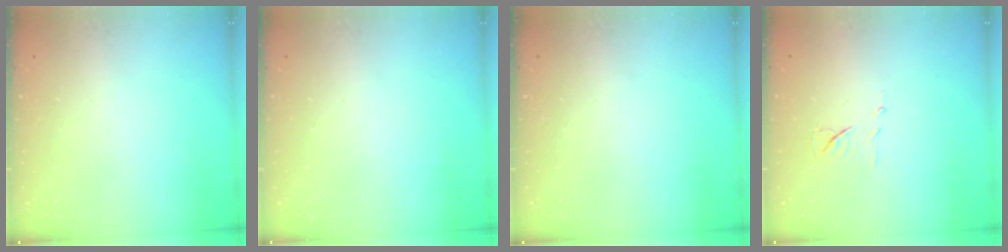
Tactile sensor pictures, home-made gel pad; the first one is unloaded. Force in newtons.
{"total": 0.0}
{"total": 0.0}
{"total": 6.8, "press": 6.7, "slide": 0.6}